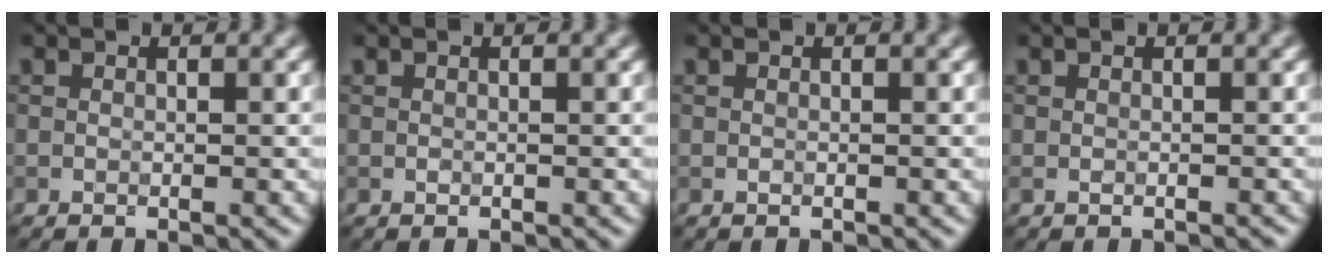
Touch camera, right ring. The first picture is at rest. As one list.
[{"total": 0.0}, {"total": 0.0}, {"total": 0.7, "force": [-0.4, 0.4, 0.4], "torque": [-0.007, 0.001, -0.008]}]